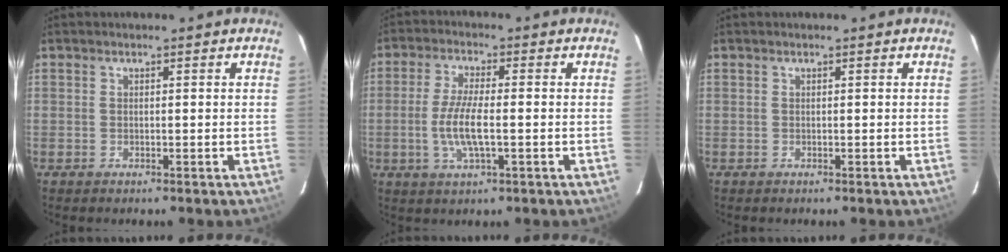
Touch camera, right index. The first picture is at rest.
{"total": 7.5, "force": [-1.5, 1.8, 7.1], "torque": [-0.145, -0.006, -0.030]}
{"total": 0.0}